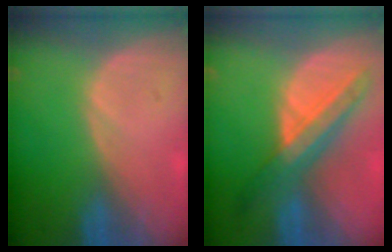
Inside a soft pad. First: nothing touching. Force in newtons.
{"total": 8.0, "press": 7.1, "slide": 3.6}